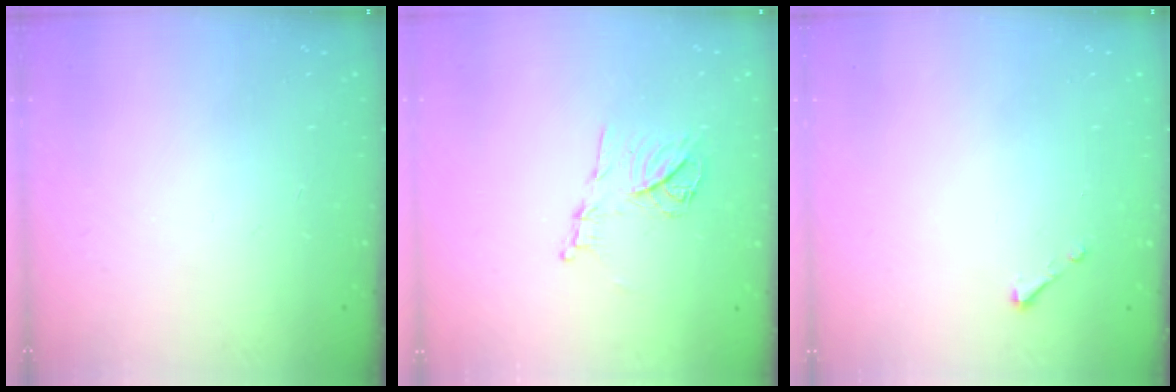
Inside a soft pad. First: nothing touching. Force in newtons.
{"total": 11.0, "press": 10.9, "slide": 1.1}
{"total": 2.5, "press": 2.5, "slide": 0.3}